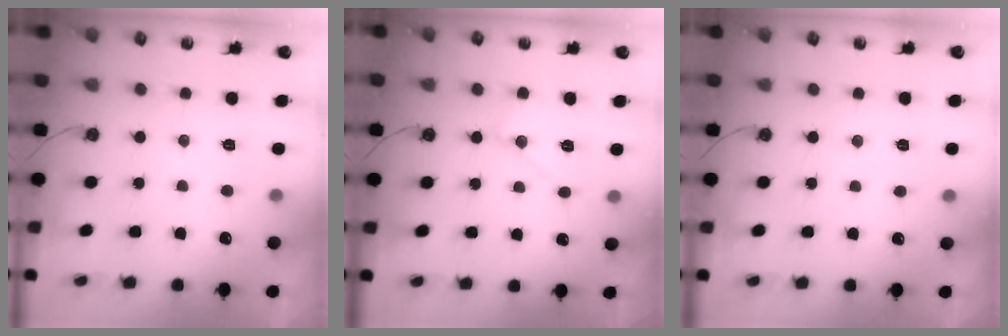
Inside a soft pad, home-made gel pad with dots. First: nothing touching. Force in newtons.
{"total": 8.8, "press": 8.8, "slide": 0.7}
{"total": 4.0, "press": 3.9, "slide": 0.7}